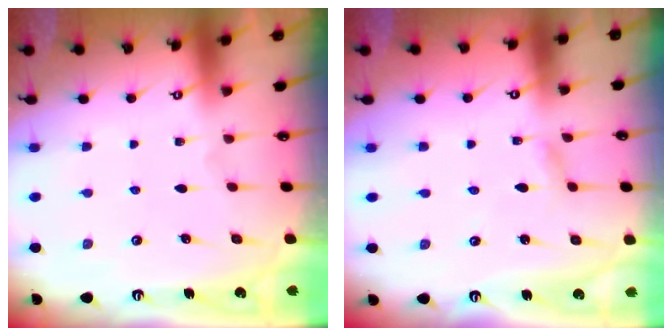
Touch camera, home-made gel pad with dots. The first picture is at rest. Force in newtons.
{"total": 1.9, "press": 1.9, "slide": 0.2}